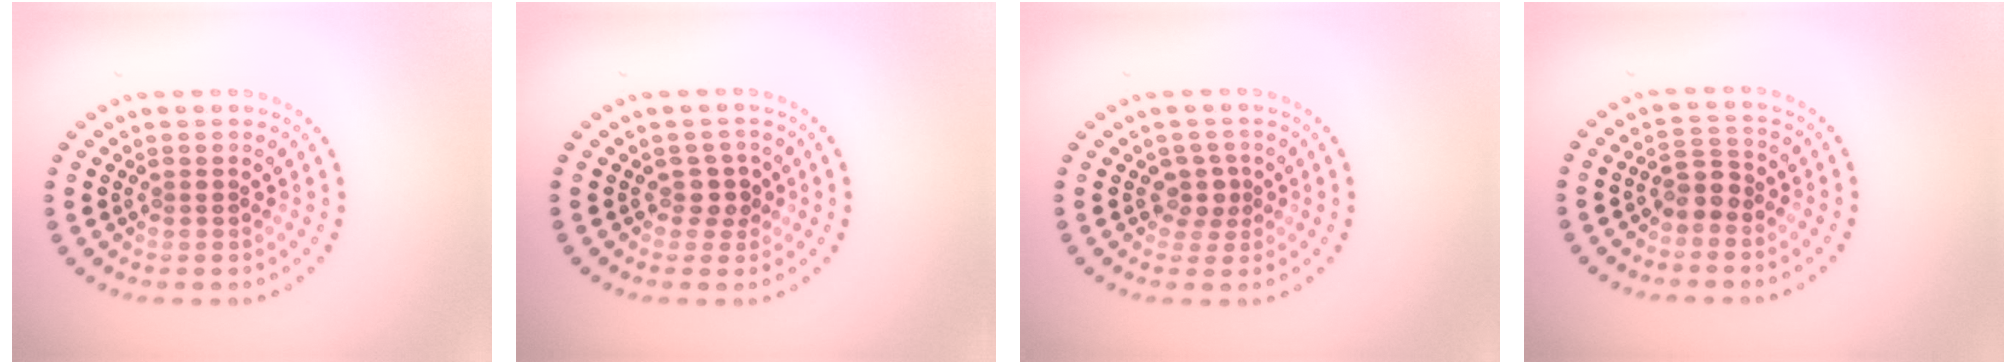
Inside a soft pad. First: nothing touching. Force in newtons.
{"total": 1.7, "press": 1.4, "slide": 0.9}
{"total": 1.8, "press": 1.5, "slide": 1.1}
{"total": 2.1, "press": 1.8, "slide": 1.1}